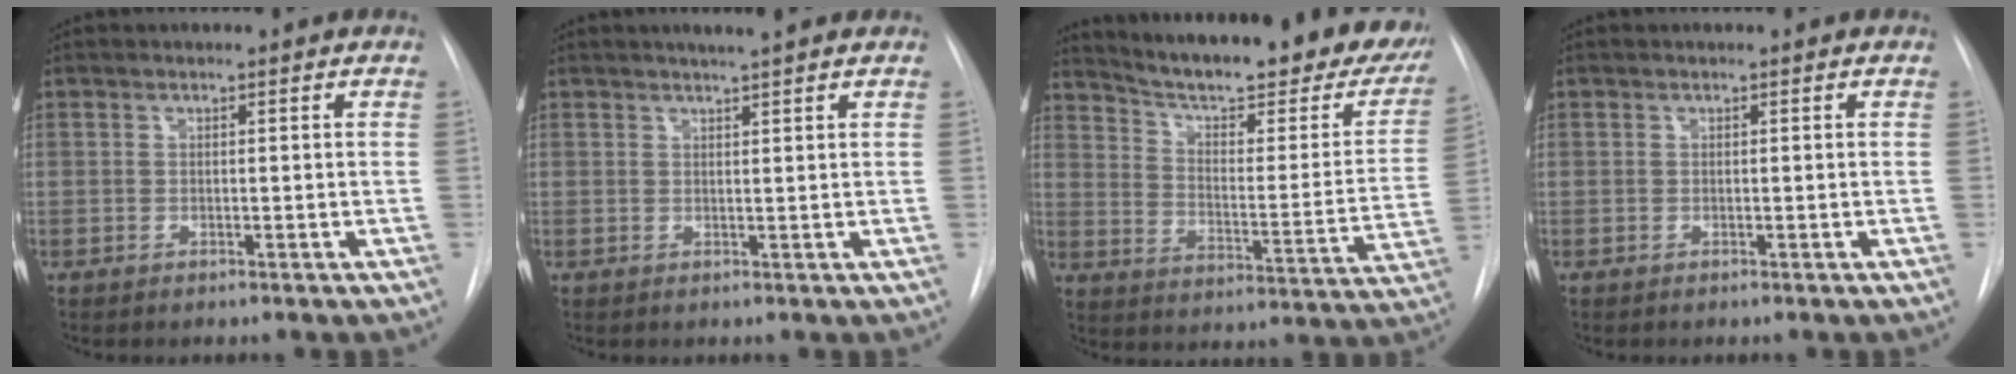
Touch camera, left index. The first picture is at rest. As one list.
[{"total": 4.0, "force": [3.3, 0.1, 2.2], "torque": [-0.034, 0.014, 0.046]}, {"total": 29.5, "force": [24.3, 6.1, 15.6], "torque": [-0.231, -0.061, 0.307]}, {"total": 0.0}]